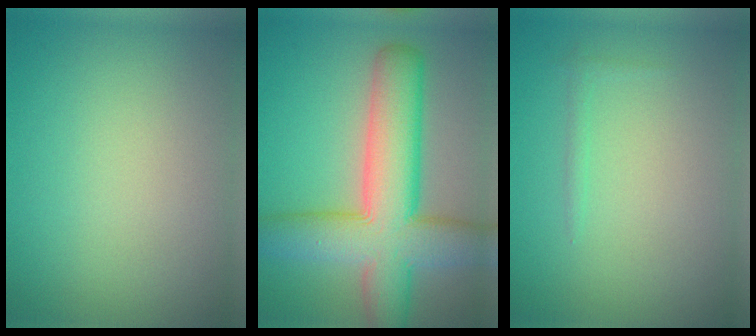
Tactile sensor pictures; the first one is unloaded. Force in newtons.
{"total": 10.5, "press": 10.5, "slide": 0.5}
{"total": 0.6, "press": 0.6, "slide": 0.1}